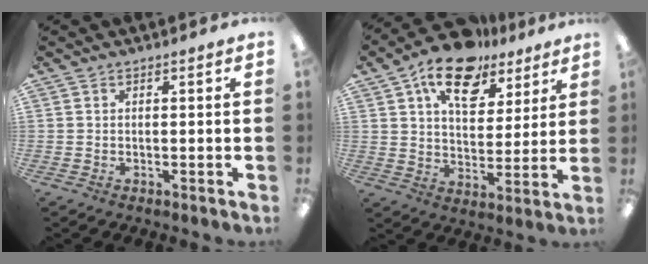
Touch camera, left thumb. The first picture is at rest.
{"total": 15.8, "force": [10.4, 8.5, 8.4], "torque": [-0.133, -0.052, 0.184]}